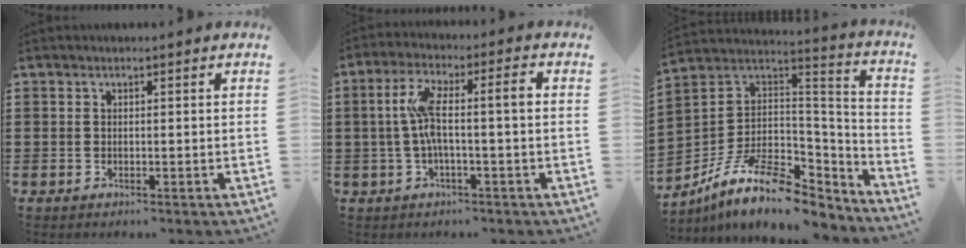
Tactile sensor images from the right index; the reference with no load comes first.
{"total": 7.7, "force": [0.0, 1.3, 7.6], "torque": [-0.153, 0.005, -0.011]}
{"total": 12.5, "force": [-8.1, 4.9, 8.2], "torque": [-0.166, 0.016, -0.151]}